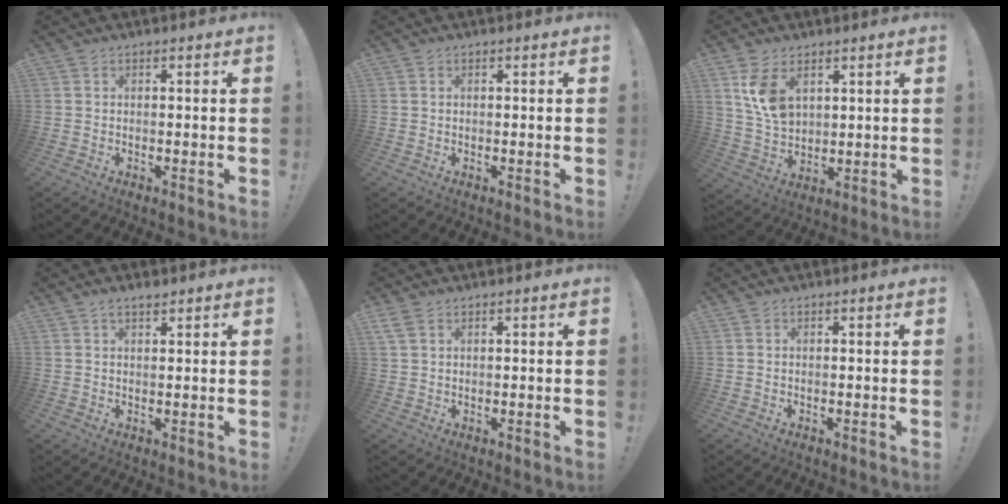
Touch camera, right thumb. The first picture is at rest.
{"total": 0.0}
{"total": 9.8, "force": [4.5, 6.2, 6.0], "torque": [-0.092, -0.022, 0.086]}
{"total": 2.1, "force": [1.5, 0.6, 1.4], "torque": [-0.017, -0.007, 0.024]}
{"total": 3.0, "force": [1.6, 1.6, 1.9], "torque": [-0.038, 0.000, 0.033]}
{"total": 0.0}